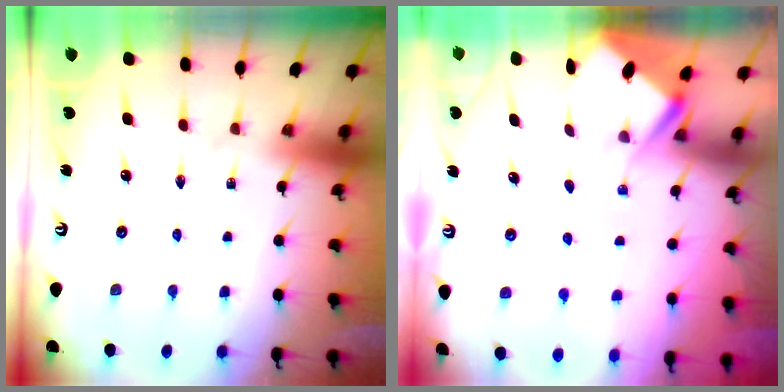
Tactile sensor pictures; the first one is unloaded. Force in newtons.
{"total": 2.9, "press": 2.8, "slide": 0.4}